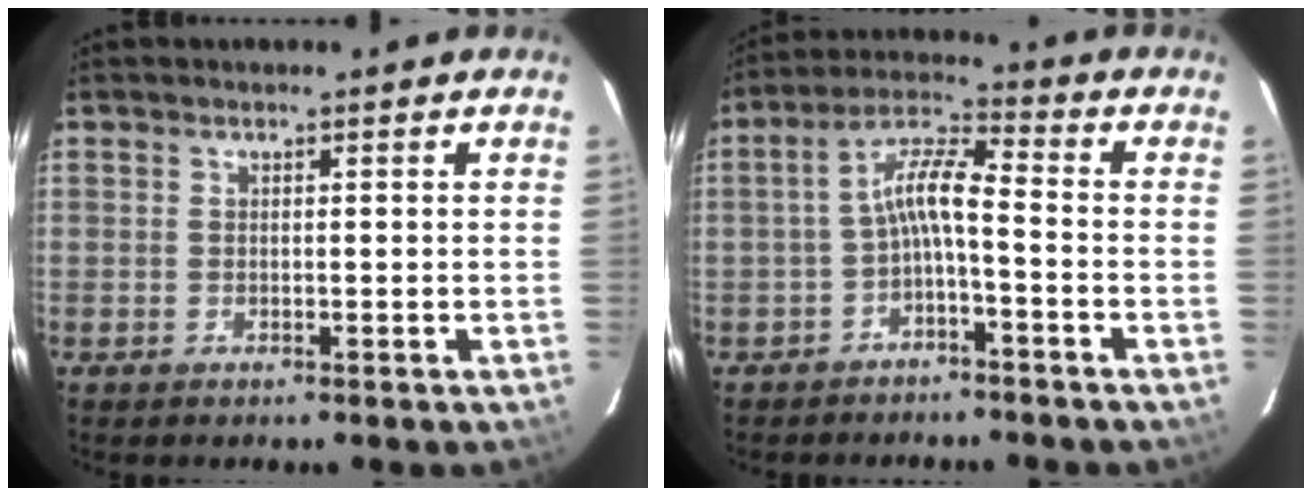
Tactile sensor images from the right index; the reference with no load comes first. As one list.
[{"total": 6.3, "force": [-2.5, 1.2, 5.7], "torque": [-0.131, 0.019, -0.047]}]